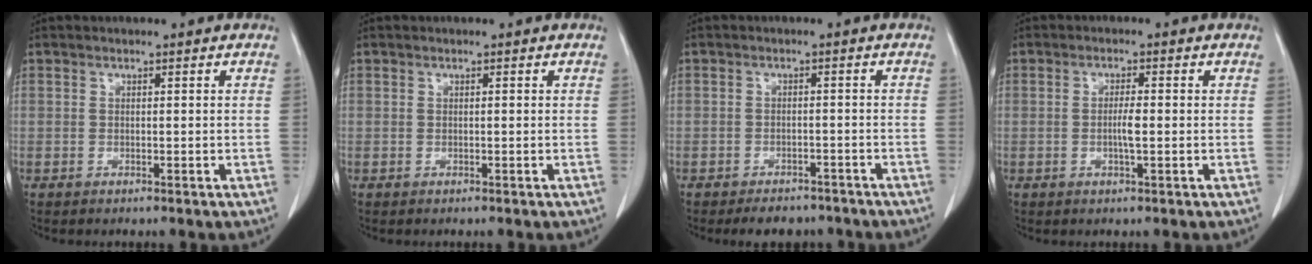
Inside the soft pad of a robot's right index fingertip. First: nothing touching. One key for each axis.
{"total": 0.0}
{"total": 5.1, "fx": -4.3, "fy": 2.6, "fz": 1.1, "tx": -0.010, "ty": 0.006, "tz": -0.055}
{"total": 2.6, "fx": -0.2, "fy": 0.2, "fz": 2.6, "tx": -0.049, "ty": 0.001, "tz": -0.003}